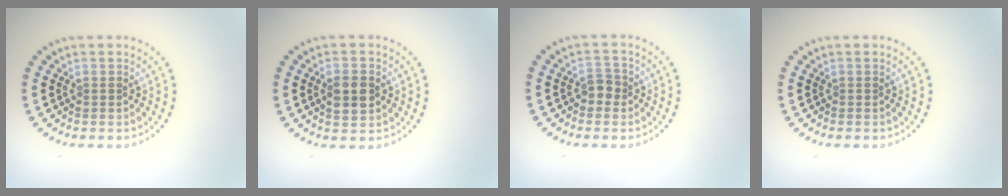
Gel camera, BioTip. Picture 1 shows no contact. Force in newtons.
{"total": 2.9, "press": 2.9, "slide": 0.0}
{"total": 1.5, "press": 1.4, "slide": 0.5}
{"total": 0.0}